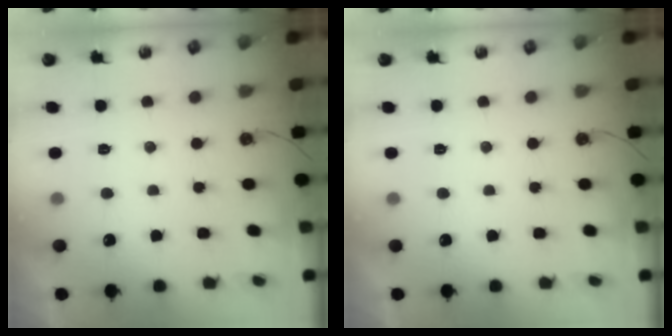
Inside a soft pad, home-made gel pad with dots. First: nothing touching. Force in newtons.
{"total": 0.0}